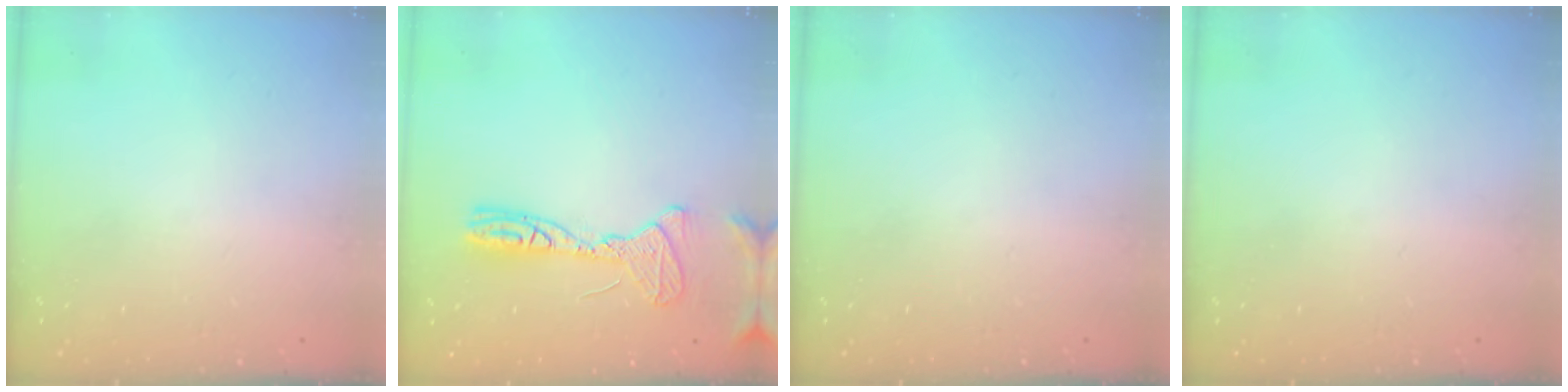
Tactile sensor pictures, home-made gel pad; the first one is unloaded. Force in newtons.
{"total": 12.5, "press": 12.3, "slide": 2.3}
{"total": 0.0}
{"total": 0.0}